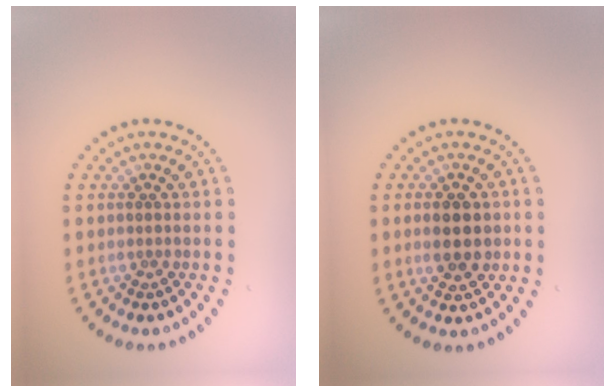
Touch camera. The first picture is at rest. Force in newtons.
{"total": 3.2, "press": 3.2, "slide": 0.2}